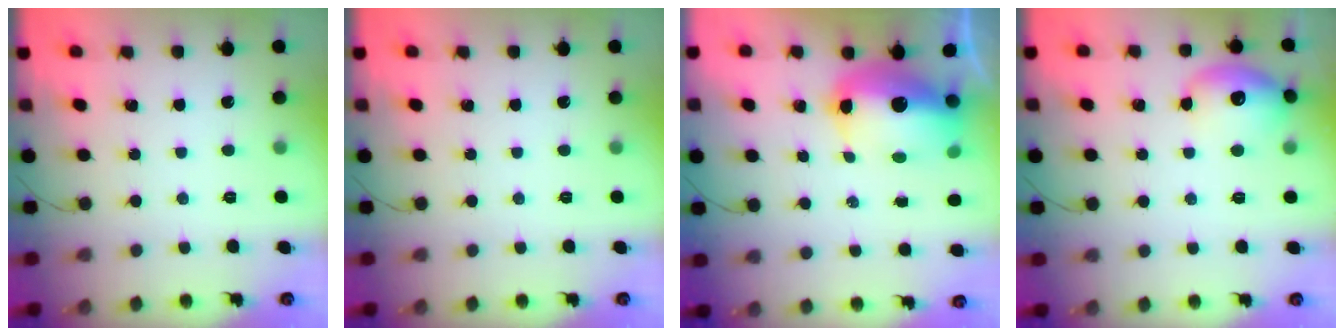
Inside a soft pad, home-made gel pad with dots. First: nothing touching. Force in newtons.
{"total": 0.0}
{"total": 11.6, "press": 11.4, "slide": 2.2}
{"total": 11.6, "press": 11.4, "slide": 2.0}